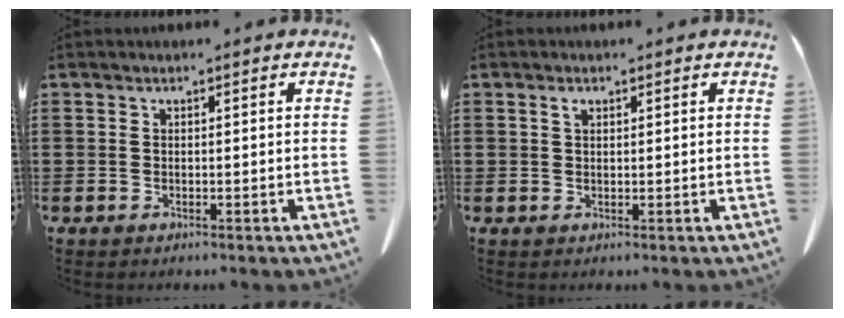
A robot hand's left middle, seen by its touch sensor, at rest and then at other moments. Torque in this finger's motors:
{"motor_torque": [0.75, 0.78, 0.01, 0.04]}